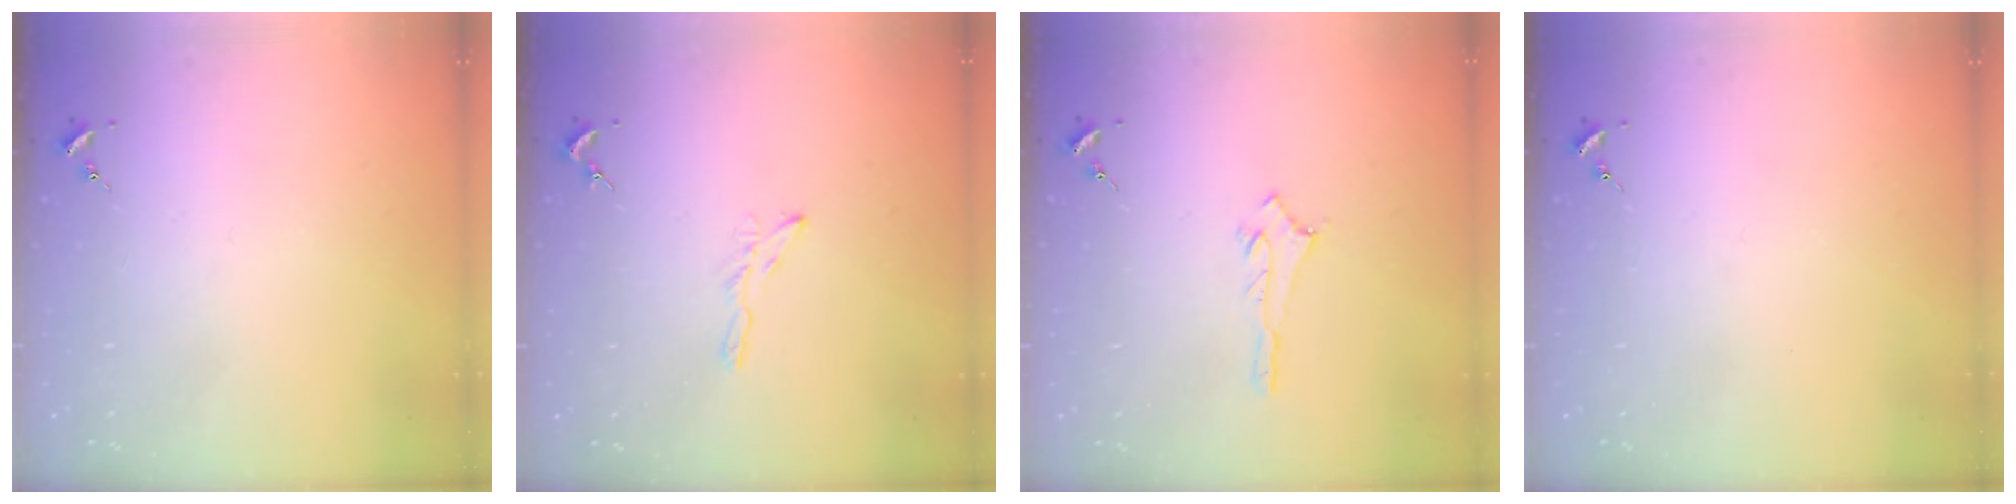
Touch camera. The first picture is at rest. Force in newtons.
{"total": 4.2, "press": 4.2, "slide": 0.5}
{"total": 2.9, "press": 2.9, "slide": 0.2}
{"total": 0.0}